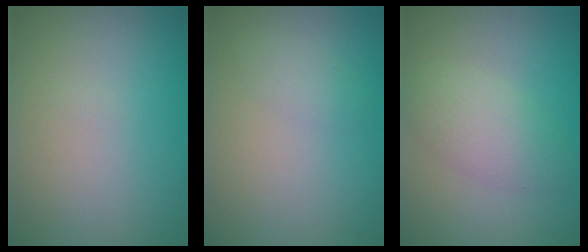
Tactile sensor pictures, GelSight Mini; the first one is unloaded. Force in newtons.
{"total": 1.2, "press": 1.2, "slide": 0.0}
{"total": 3.3, "press": 3.3, "slide": 0.1}